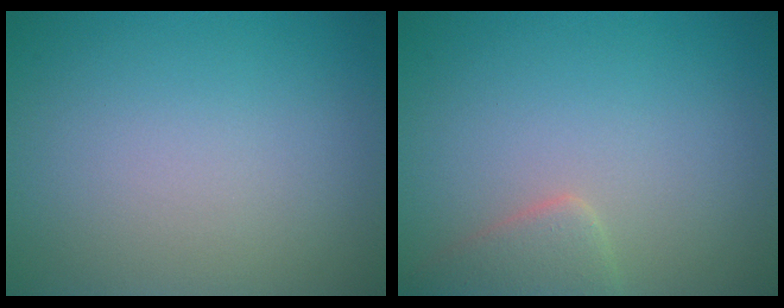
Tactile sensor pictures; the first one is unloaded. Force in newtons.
{"total": 2.3, "press": 2.3, "slide": 0.1}